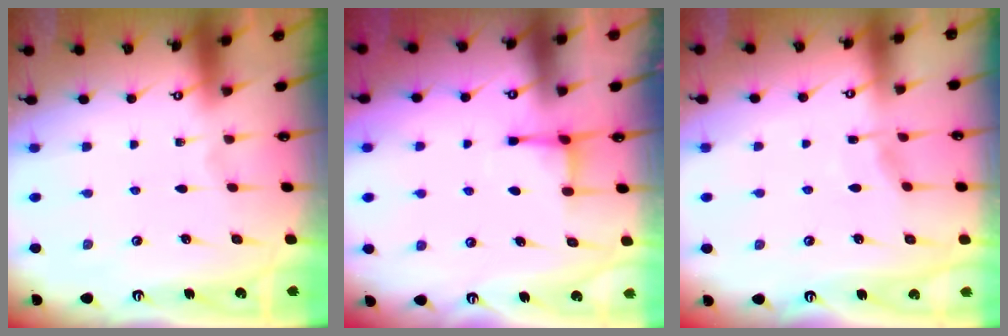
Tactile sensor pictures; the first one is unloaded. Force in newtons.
{"total": 2.9, "press": 2.9, "slide": 0.4}
{"total": 4.4, "press": 4.3, "slide": 0.5}